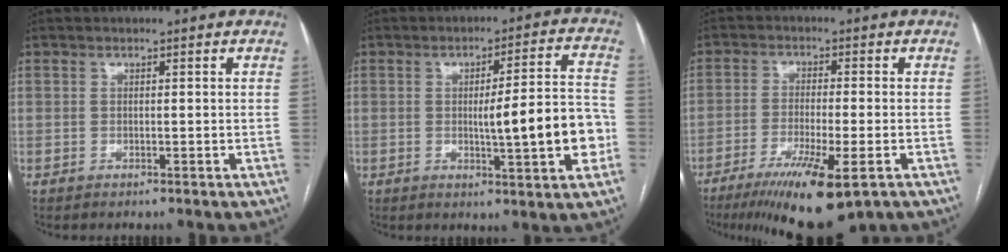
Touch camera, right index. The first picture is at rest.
{"total": 11.6, "force": [-1.9, 1.1, 11.4], "torque": [-0.156, 0.012, -0.024]}
{"total": 13.1, "force": [-7.9, 1.8, 10.2], "torque": [-0.165, -0.033, -0.123]}